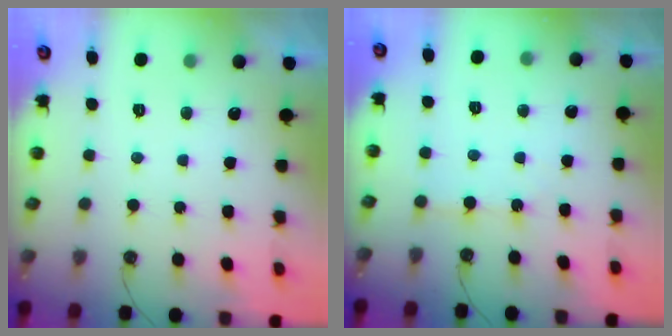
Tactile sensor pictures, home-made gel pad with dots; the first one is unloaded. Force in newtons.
{"total": 3.8, "press": 3.8, "slide": 0.7}